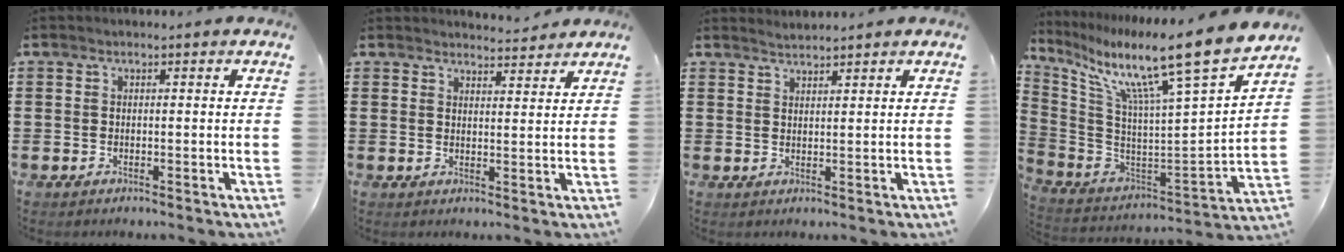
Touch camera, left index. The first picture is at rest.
{"total": 3.0, "force": [2.9, 0.1, 0.2], "torque": [-0.005, -0.017, 0.054]}
{"total": 1.4, "force": [1.3, -0.4, -0.1], "torque": [-0.001, 0.001, 0.026]}
{"total": 13.6, "force": [10.0, -0.4, 9.2], "torque": [-0.180, -0.087, 0.148]}